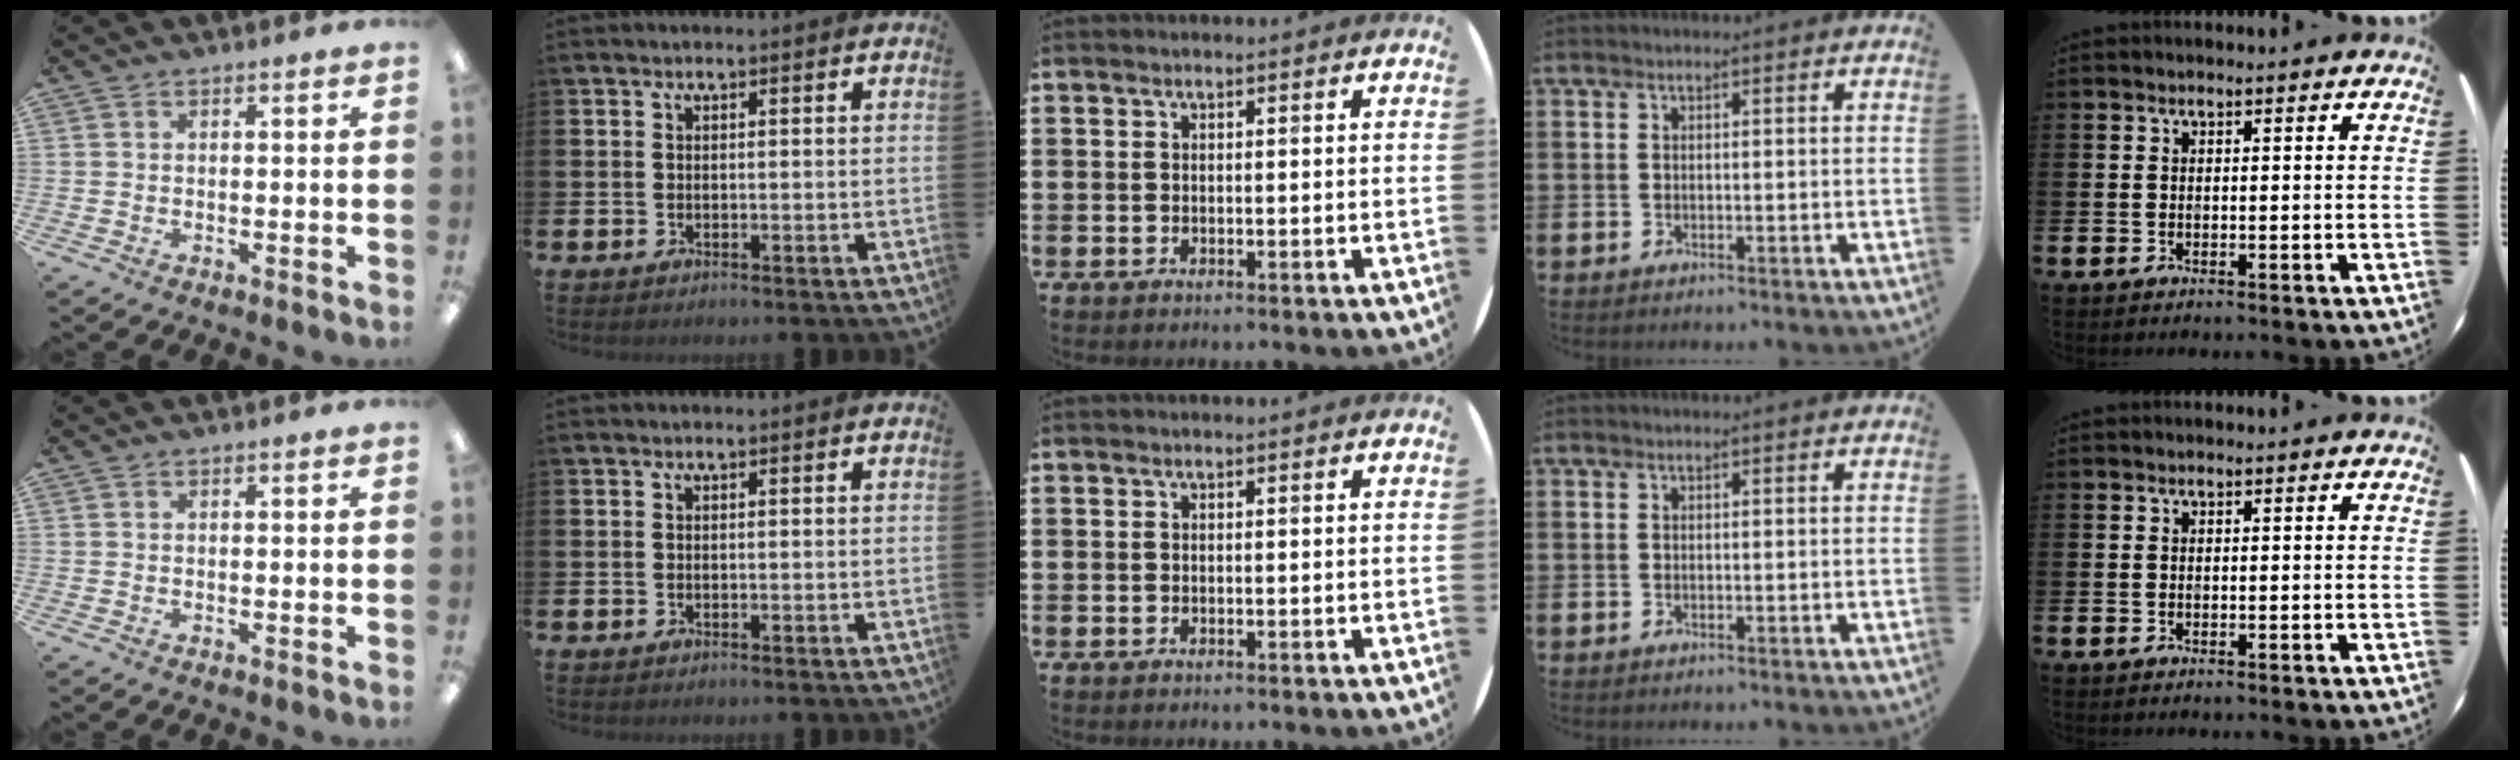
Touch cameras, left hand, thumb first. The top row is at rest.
{}